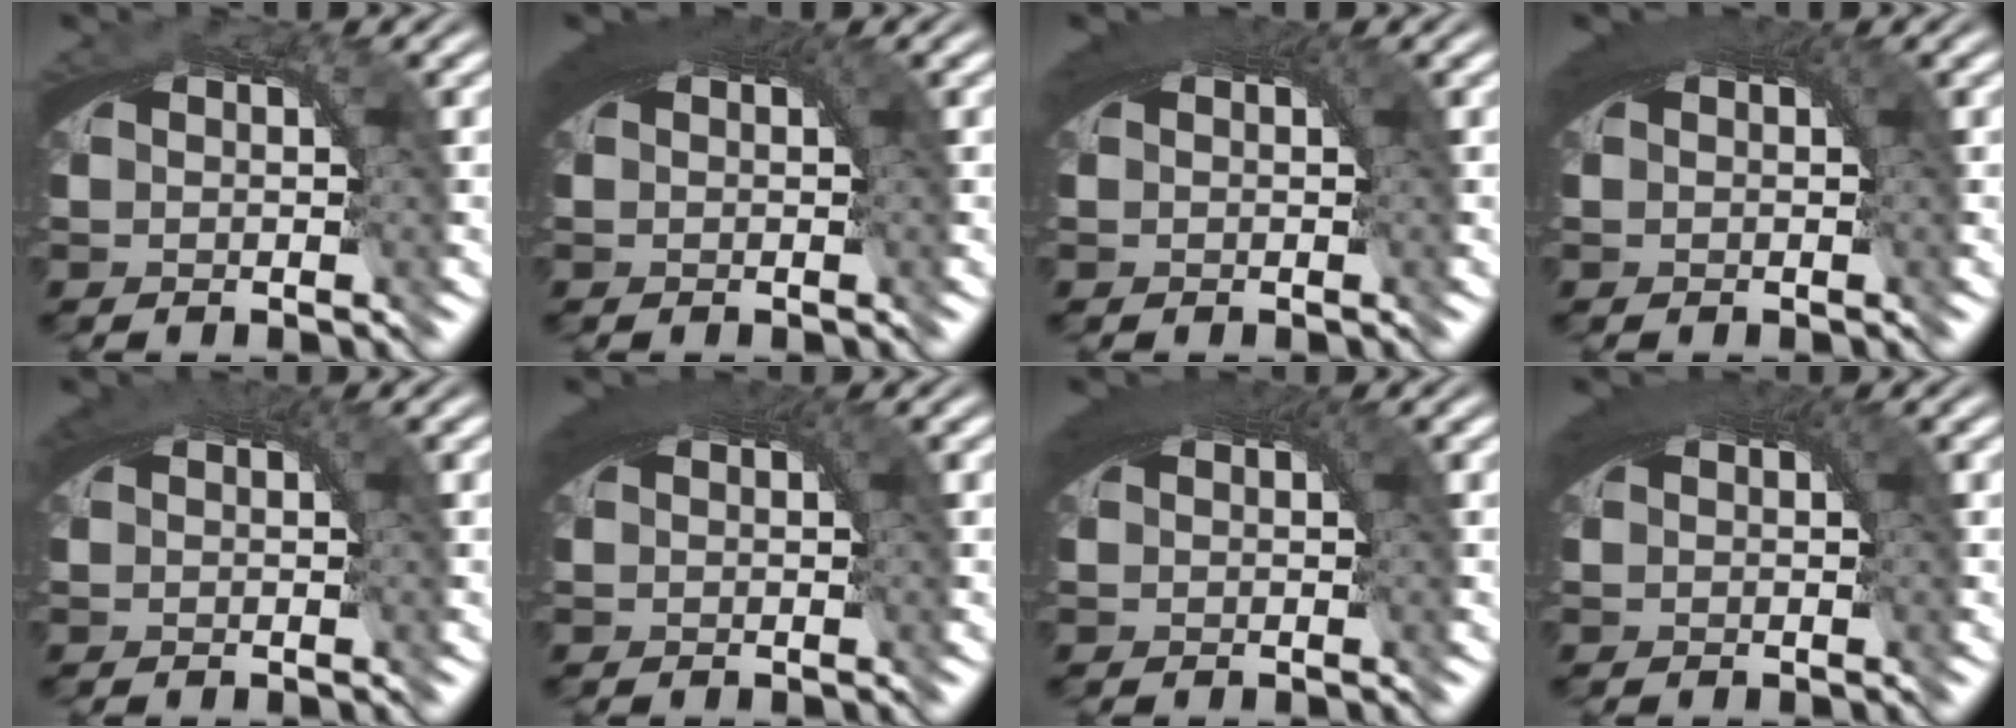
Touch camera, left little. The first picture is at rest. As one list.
[{"total": 3.7, "force": [1.0, 1.9, 3.0], "torque": [-0.047, -0.006, 0.017]}, {"total": 2.3, "force": [0.6, 1.3, 1.8], "torque": [-0.029, -0.005, 0.010]}, {"total": 2.6, "force": [0.7, 1.5, 2.0], "torque": [-0.033, -0.005, 0.011]}, {"total": 1.3, "force": [0.4, 0.9, 0.9], "torque": [-0.015, -0.004, 0.006]}, {"total": 3.0, "force": [0.7, 1.6, 2.4], "torque": [-0.039, -0.005, 0.013]}, {"total": 3.0, "force": [0.7, 1.7, 2.4], "torque": [-0.039, -0.006, 0.013]}, {"total": 2.6, "force": [0.7, 1.5, 2.0], "torque": [-0.033, -0.006, 0.012]}]